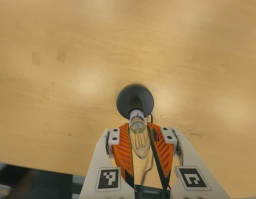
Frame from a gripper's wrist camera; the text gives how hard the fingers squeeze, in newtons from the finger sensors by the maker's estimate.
{"total": 13.1, "left": 12.5, "right": 13.7}